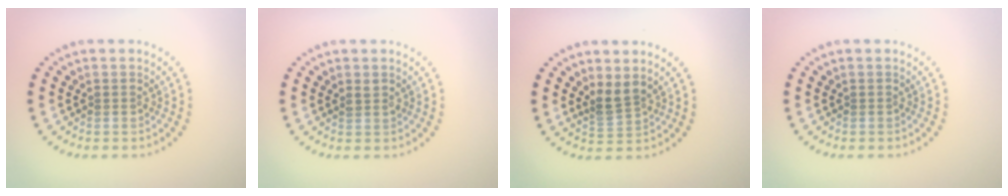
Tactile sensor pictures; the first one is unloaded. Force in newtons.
{"total": 0.8, "press": 0.6, "slide": 0.4}
{"total": 2.4, "press": 1.8, "slide": 1.6}
{"total": 0.0}